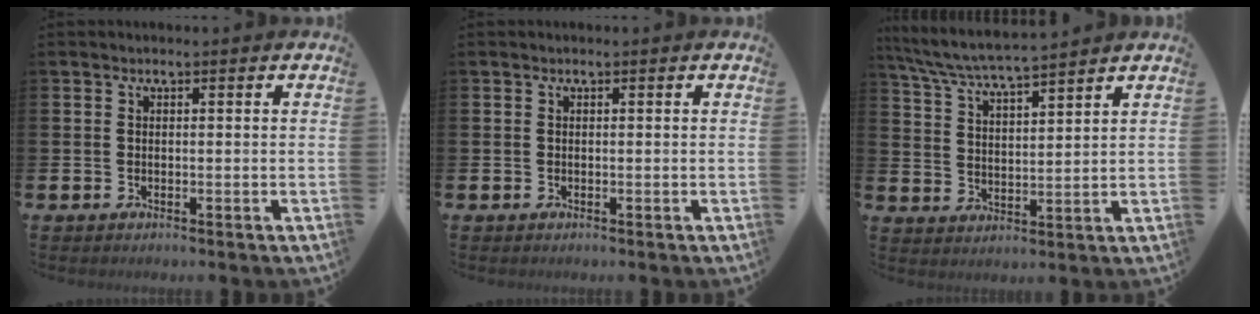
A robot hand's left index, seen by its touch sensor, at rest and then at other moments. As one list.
[{"total": 0.0}, {"total": 6.2, "force": [6.0, -0.1, 1.6], "torque": [-0.051, -0.038, 0.106]}]